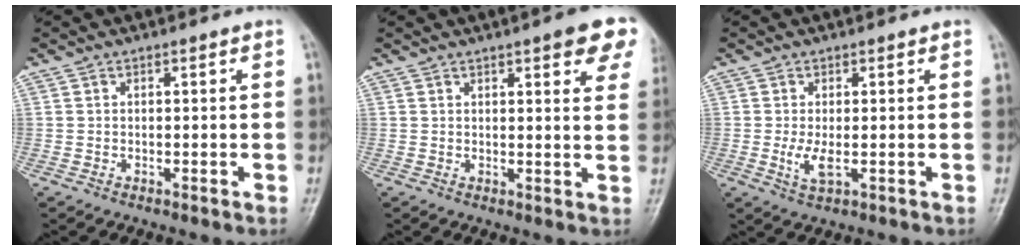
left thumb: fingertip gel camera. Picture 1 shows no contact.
{"total": 9.5, "force": [5.3, 2.6, 7.4], "torque": [-0.059, -0.013, 0.058]}
{"total": 3.3, "force": [-0.2, 1.3, 3.0], "torque": [-0.066, -0.010, -0.001]}